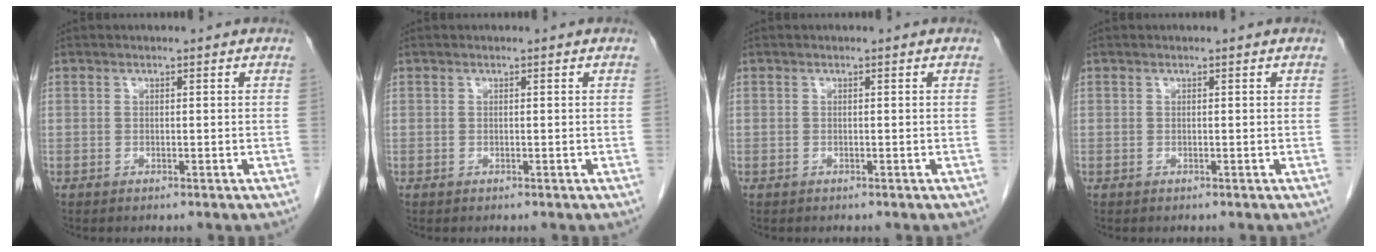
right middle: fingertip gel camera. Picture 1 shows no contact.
{"total": 0.0}
{"total": 0.0}
{"total": 0.0}